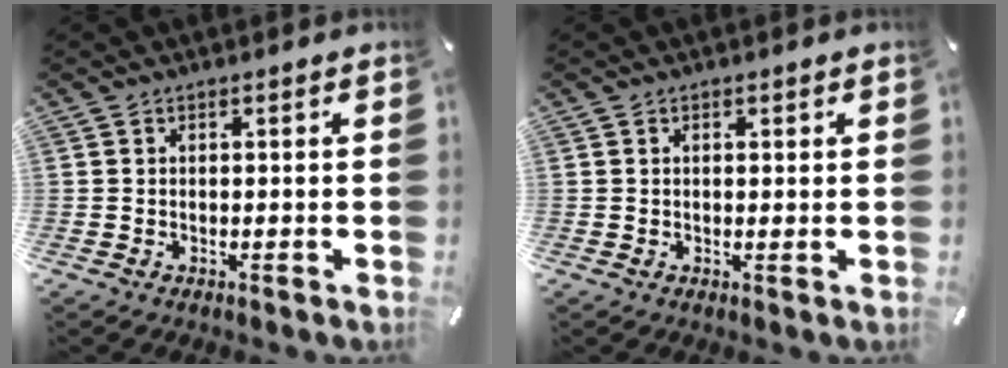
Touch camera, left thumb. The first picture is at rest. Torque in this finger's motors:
{"motor_torque": [0.08, -0.23, 0.07, 0.16, -0.01]}